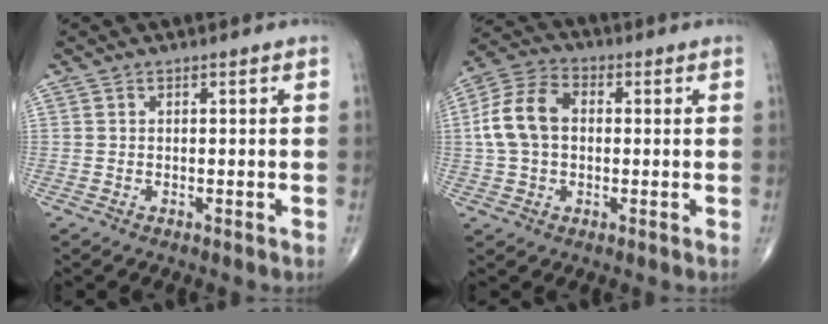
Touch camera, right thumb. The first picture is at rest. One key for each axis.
{"total": 10.4, "fx": 0.6, "fy": 7.2, "fz": 7.5, "tx": -0.151, "ty": 0.031, "tz": 0.006}